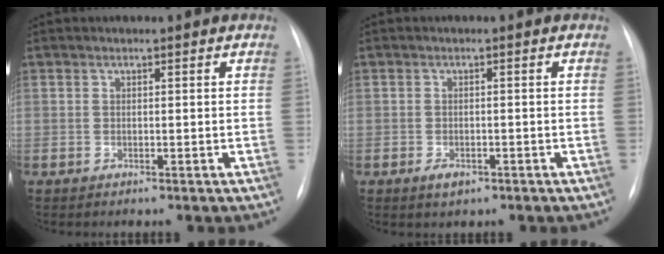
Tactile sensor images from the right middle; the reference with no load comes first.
{"total": 1.9, "force": [-1.0, 0.9, 1.3], "torque": [-0.022, -0.001, -0.010]}